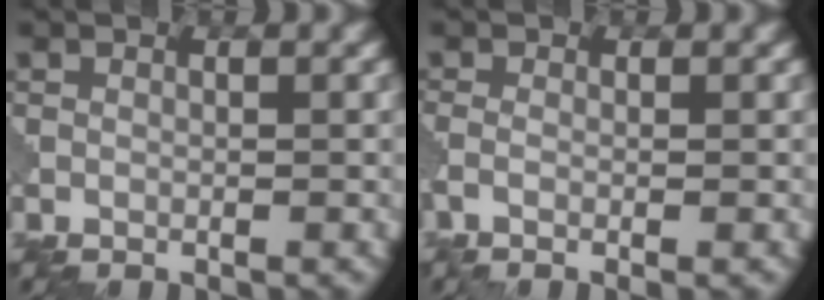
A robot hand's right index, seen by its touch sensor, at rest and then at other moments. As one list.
[{"total": 2.3, "force": [-0.4, 1.3, 1.9], "torque": [-0.011, 0.008, -0.021]}]